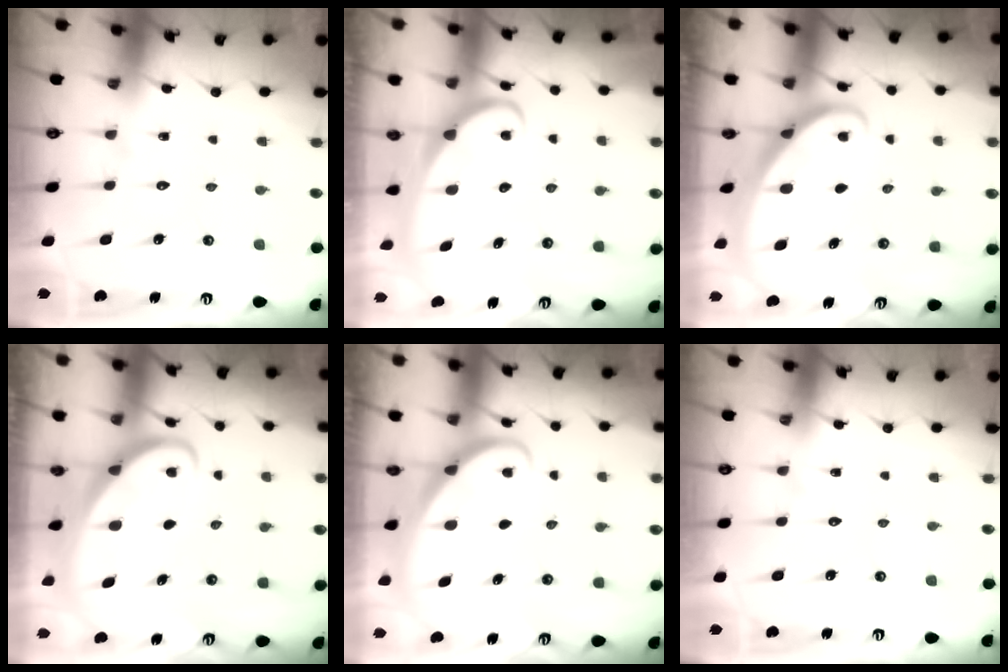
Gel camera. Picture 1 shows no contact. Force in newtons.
{"total": 2.4, "press": 2.4, "slide": 0.3}
{"total": 2.0, "press": 2.0, "slide": 0.0}
{"total": 3.1, "press": 3.1, "slide": 0.2}
{"total": 2.3, "press": 2.3, "slide": 0.1}
{"total": 0.0}